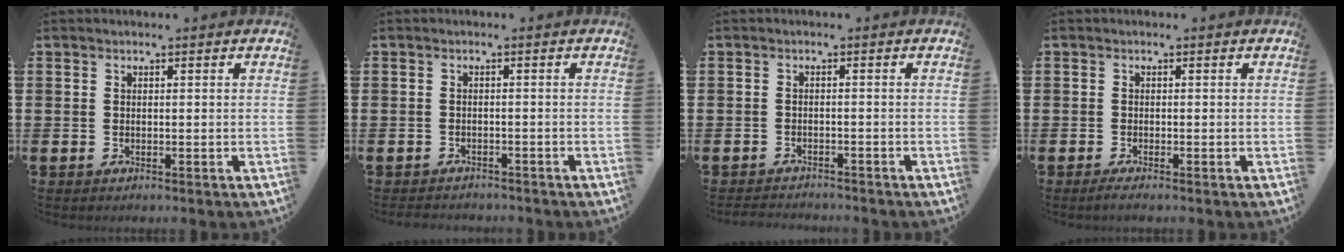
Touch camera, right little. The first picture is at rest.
{"total": 1.0, "force": [-1.0, 0.1, -0.1], "torque": [0.001, -0.002, -0.021]}
{"total": 1.4, "force": [-1.4, 0.0, -0.2], "torque": [0.000, 0.000, -0.029]}
{"total": 0.6, "force": [-0.4, 0.0, 0.5], "torque": [-0.008, -0.005, -0.007]}